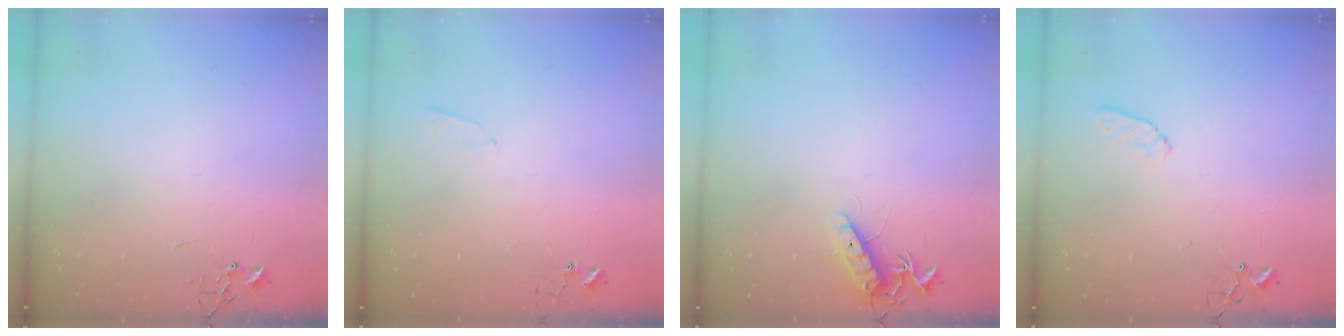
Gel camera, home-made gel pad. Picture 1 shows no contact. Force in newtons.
{"total": 4.1, "press": 4.0, "slide": 0.8}
{"total": 10.1, "press": 10.1, "slide": 0.9}
{"total": 5.8, "press": 5.7, "slide": 0.8}